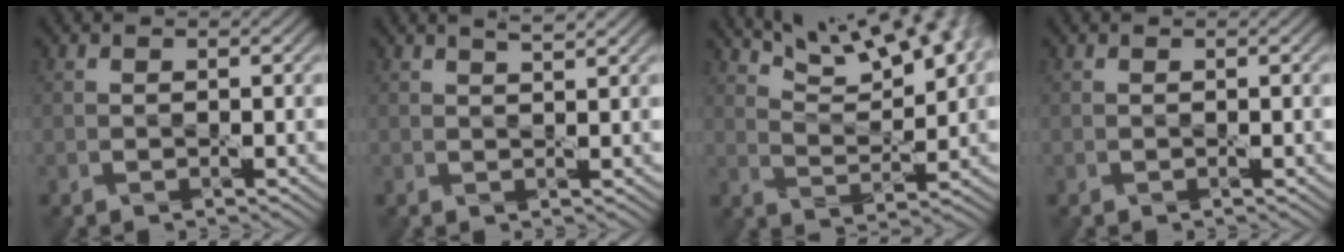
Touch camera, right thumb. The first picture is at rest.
{"total": 1.9, "force": [1.4, 0.3, 1.2], "torque": [-0.017, 0.002, 0.019]}
{"total": 11.7, "force": [7.8, 3.7, 7.9], "torque": [-0.138, 0.009, 0.118]}
{"total": 0.0}